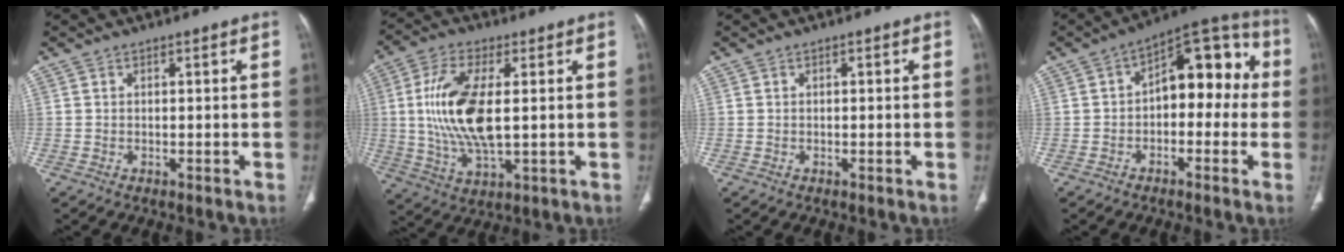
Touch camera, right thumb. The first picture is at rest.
{"total": 14.5, "force": [1.3, 6.0, 13.1], "torque": [-0.273, -0.009, 0.030]}
{"total": 0.6, "force": [0.1, 0.2, 0.6], "torque": [-0.012, 0.002, 0.003]}
{"total": 14.1, "force": [0.6, 8.2, 11.5], "torque": [-0.104, 0.050, -0.008]}